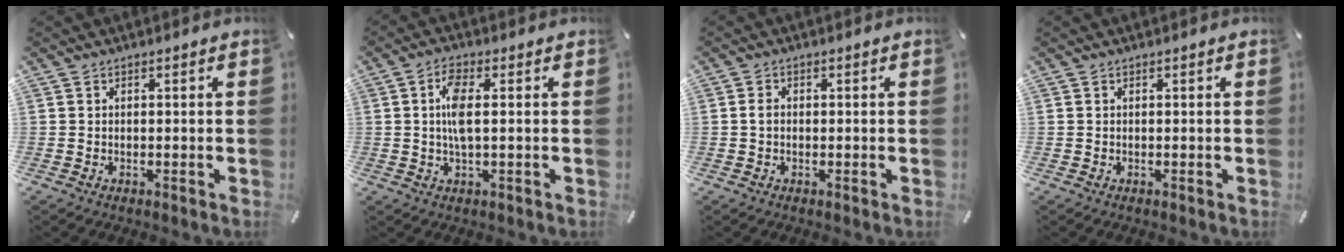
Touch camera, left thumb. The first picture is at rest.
{"total": 6.2, "force": [0.7, 2.1, 5.8], "torque": [-0.127, 0.000, 0.006]}
{"total": 1.7, "force": [-0.1, 1.2, 1.1], "torque": [-0.022, 0.004, -0.003]}
{"total": 0.0}